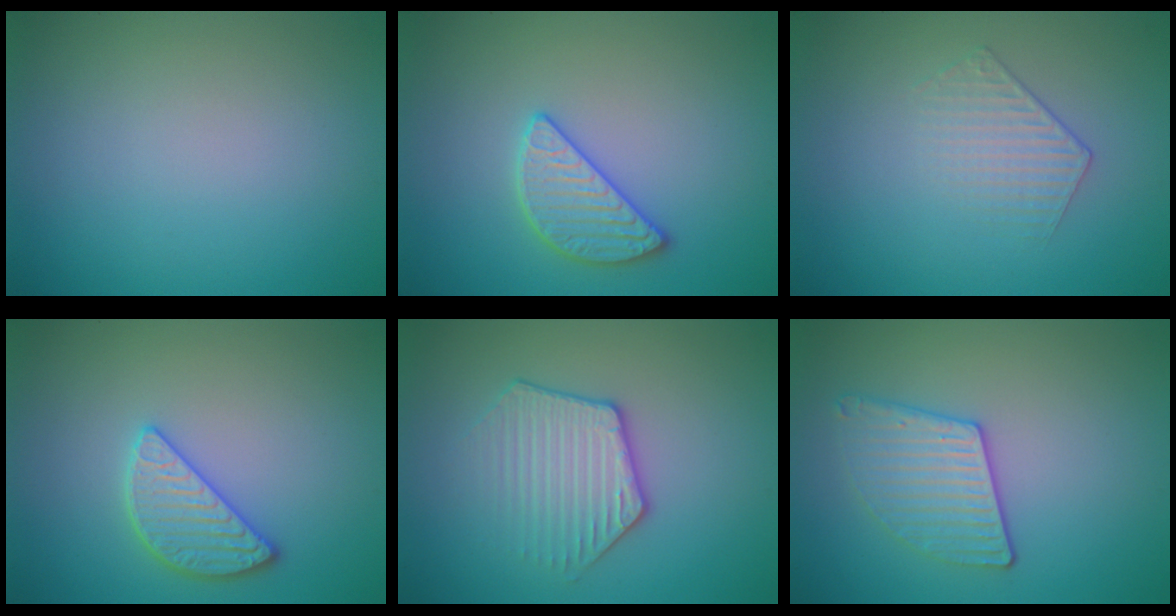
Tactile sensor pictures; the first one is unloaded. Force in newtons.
{"total": 2.8, "press": 2.8, "slide": 0.1}
{"total": 1.5, "press": 0.9, "slide": 1.2}
{"total": 2.8, "press": 2.8, "slide": 0.6}
{"total": 3.4, "press": 3.2, "slide": 1.3}
{"total": 3.0, "press": 2.9, "slide": 0.7}